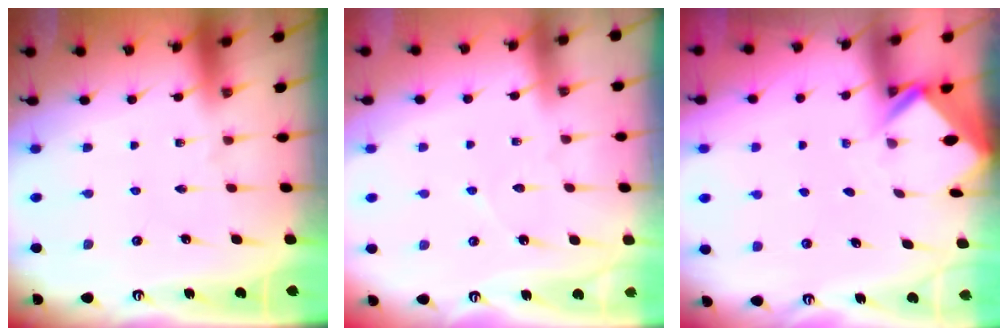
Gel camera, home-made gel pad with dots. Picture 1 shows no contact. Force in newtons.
{"total": 2.7, "press": 2.7, "slide": 0.4}
{"total": 2.3, "press": 2.3, "slide": 0.2}